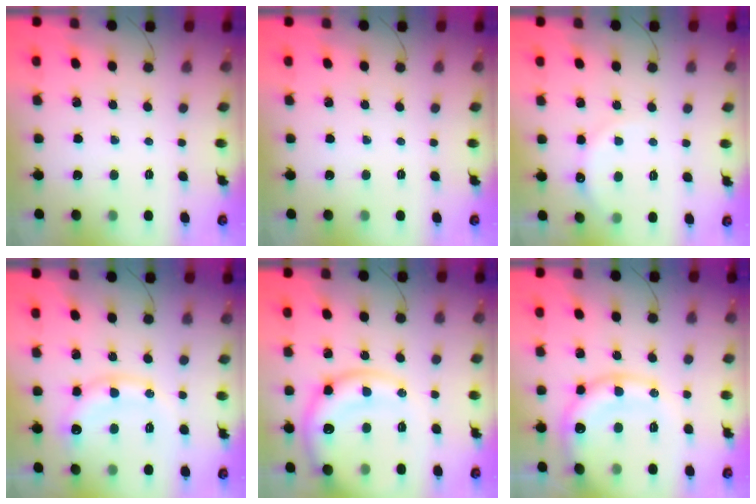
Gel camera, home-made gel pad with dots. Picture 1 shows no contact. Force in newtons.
{"total": 0.0}
{"total": 7.3, "press": 7.1, "slide": 1.7}
{"total": 14.3, "press": 14.2, "slide": 1.7}
{"total": 15.4, "press": 15.1, "slide": 2.5}
{"total": 17.6, "press": 17.4, "slide": 2.7}